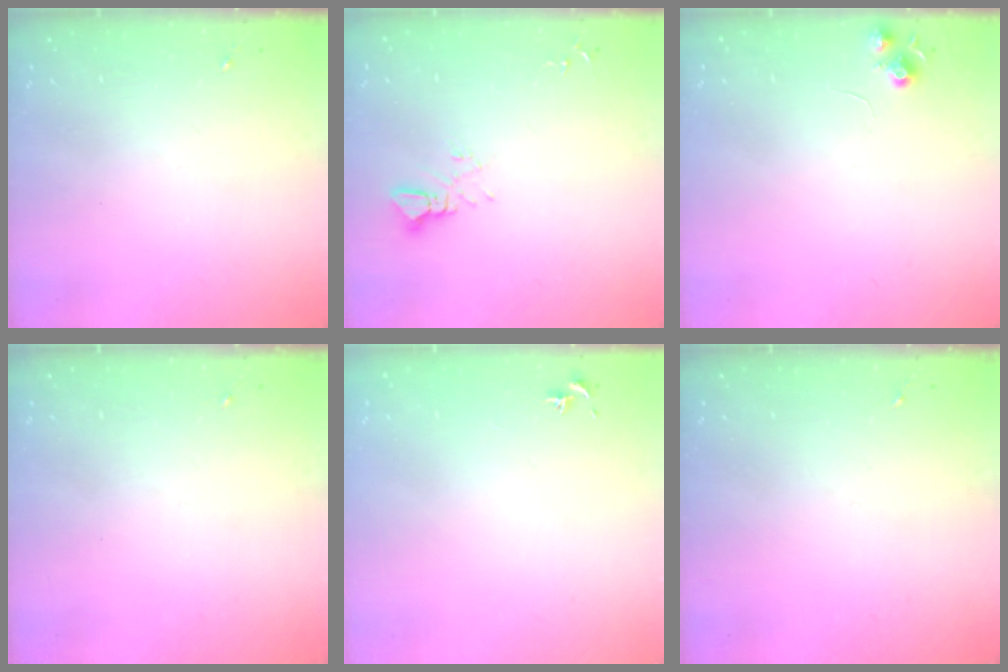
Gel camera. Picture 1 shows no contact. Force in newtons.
{"total": 3.3, "press": 3.3, "slide": 0.2}
{"total": 6.5, "press": 6.5, "slide": 0.8}
{"total": 0.0}
{"total": 0.7, "press": 0.5, "slide": 0.4}
{"total": 0.0}